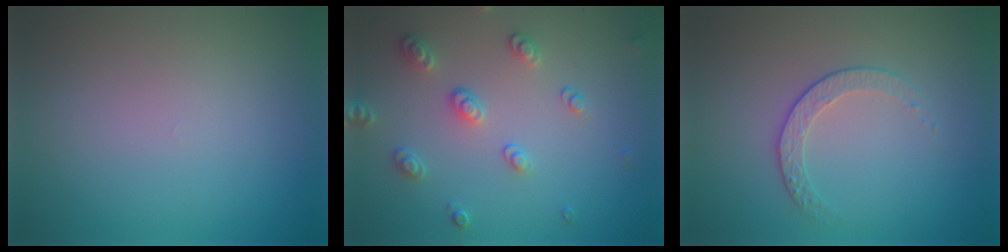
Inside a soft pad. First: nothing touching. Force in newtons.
{"total": 2.6, "press": 2.6, "slide": 0.2}
{"total": 1.8, "press": 1.3, "slide": 1.3}